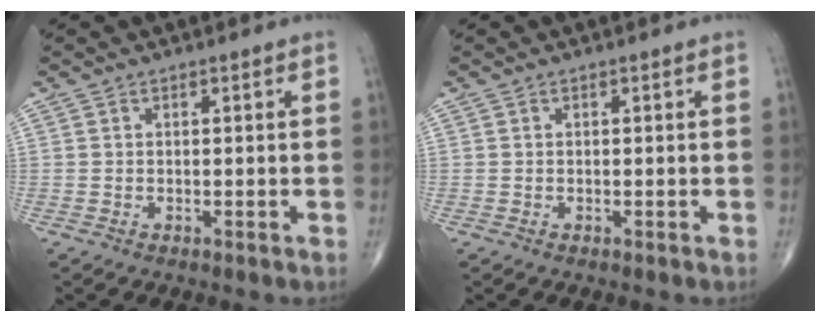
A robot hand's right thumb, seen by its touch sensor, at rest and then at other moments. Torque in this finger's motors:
{"motor_torque": [-0.22, 0.18, -0.18, -0.13, 0.01]}